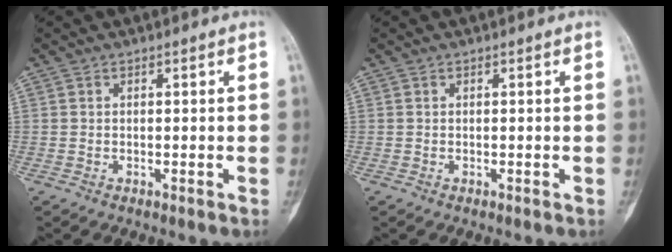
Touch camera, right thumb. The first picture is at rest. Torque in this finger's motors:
{"motor_torque": [0.25, 0.22, 0.00, 0.00, 0.00]}